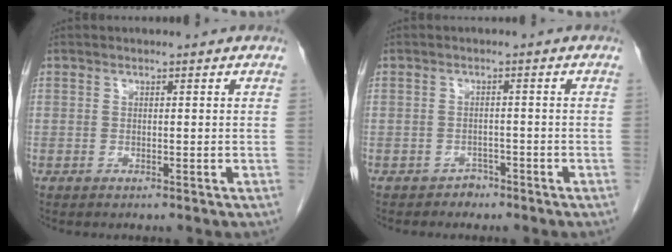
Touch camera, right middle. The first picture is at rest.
{"total": 2.0, "force": [-1.5, 1.3, -0.1], "torque": [-0.001, 0.007, -0.024]}